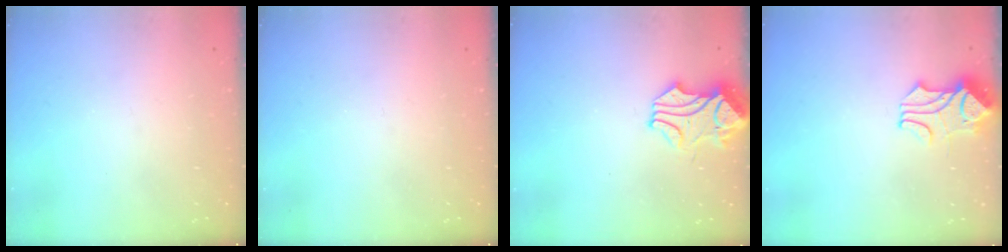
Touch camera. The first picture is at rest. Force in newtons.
{"total": 0.0}
{"total": 1.0, "press": 0.6, "slide": 0.8}
{"total": 1.5, "press": 1.2, "slide": 1.0}